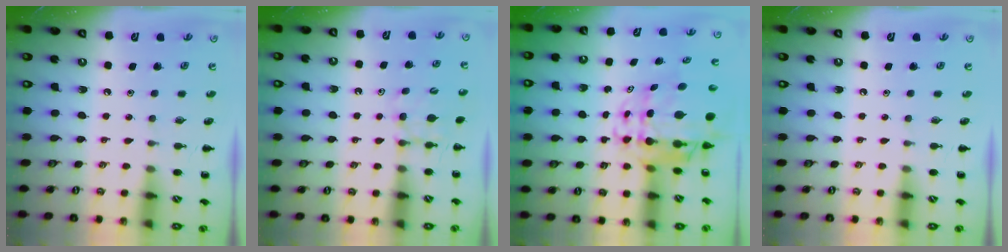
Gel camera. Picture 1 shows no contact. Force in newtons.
{"total": 7.2, "press": 7.1, "slide": 1.6}
{"total": 9.5, "press": 9.0, "slide": 3.0}
{"total": 0.0}